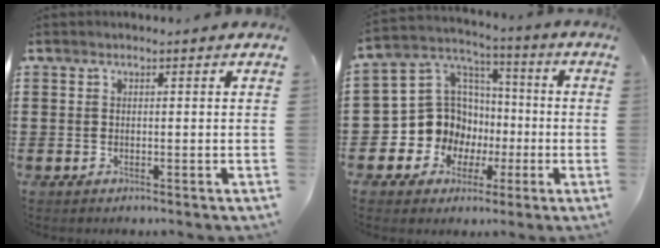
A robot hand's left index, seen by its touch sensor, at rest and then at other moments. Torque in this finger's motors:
{"motor_torque": [0.54, 0.21, 0.39, 0.08]}